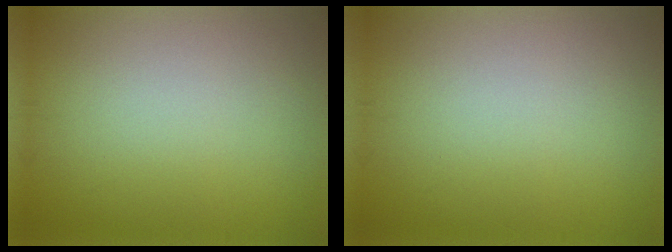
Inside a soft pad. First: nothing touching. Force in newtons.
{"total": 0.0}